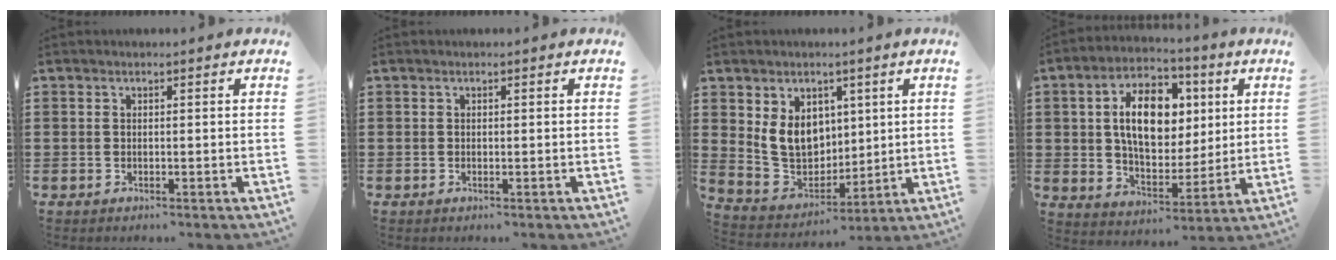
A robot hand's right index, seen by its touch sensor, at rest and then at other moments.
{"total": 0.0}
{"total": 8.9, "force": [2.6, 7.4, 4.2], "torque": [-0.105, -0.001, 0.052]}
{"total": 12.6, "force": [2.6, 7.5, 9.7], "torque": [-0.176, 0.012, 0.043]}